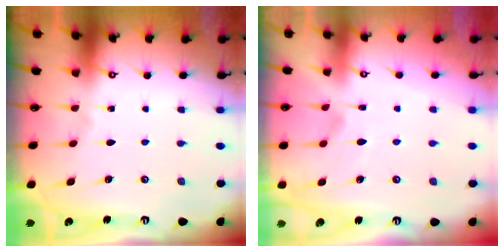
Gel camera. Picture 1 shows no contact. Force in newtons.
{"total": 3.8, "press": 3.6, "slide": 1.3}